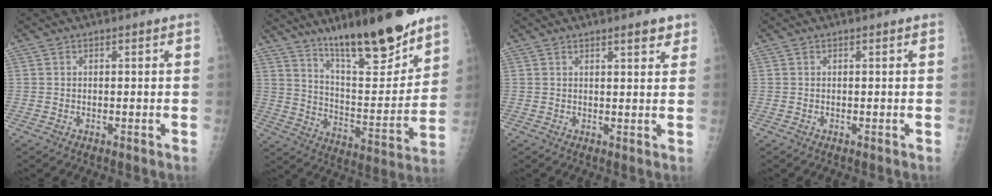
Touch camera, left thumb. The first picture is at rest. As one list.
[{"total": 22.0, "force": [16.2, 4.8, 14.0], "torque": [-0.188, -0.097, 0.267]}, {"total": 3.3, "force": [2.5, 0.9, 2.0], "torque": [-0.013, -0.015, 0.032]}, {"total": 0.0}]